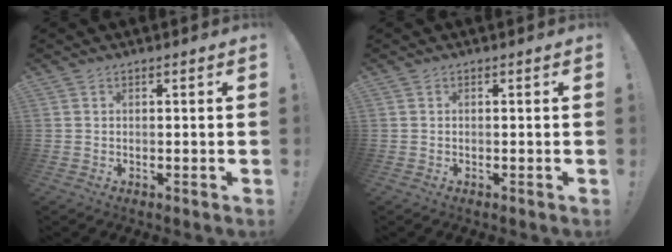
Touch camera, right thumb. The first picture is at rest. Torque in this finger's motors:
{"motor_torque": [0.00, 0.00, -0.01, -0.03, 0.00]}